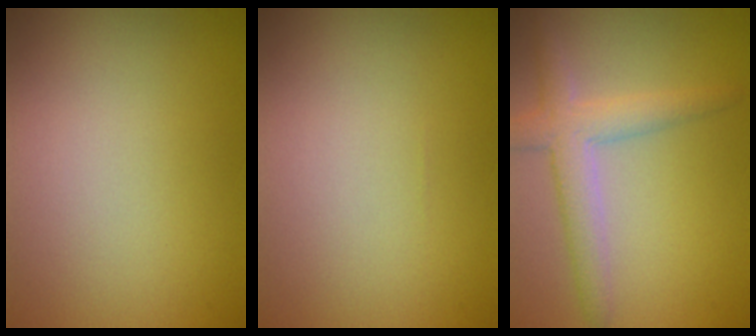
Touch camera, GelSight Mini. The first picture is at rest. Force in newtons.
{"total": 0.0}
{"total": 3.5, "press": 3.5, "slide": 0.1}